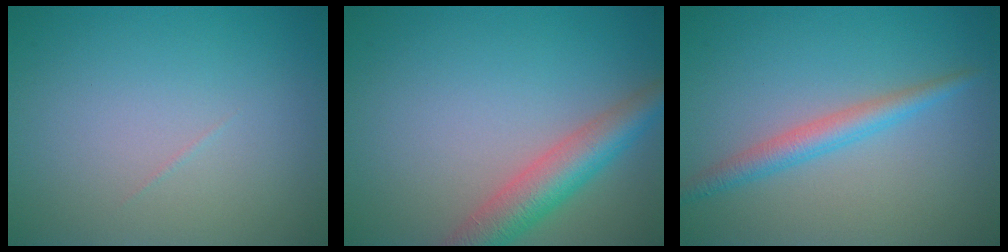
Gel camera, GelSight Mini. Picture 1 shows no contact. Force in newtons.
{"total": 5.0, "press": 5.0, "slide": 0.2}
{"total": 2.6, "press": 2.6, "slide": 0.0}